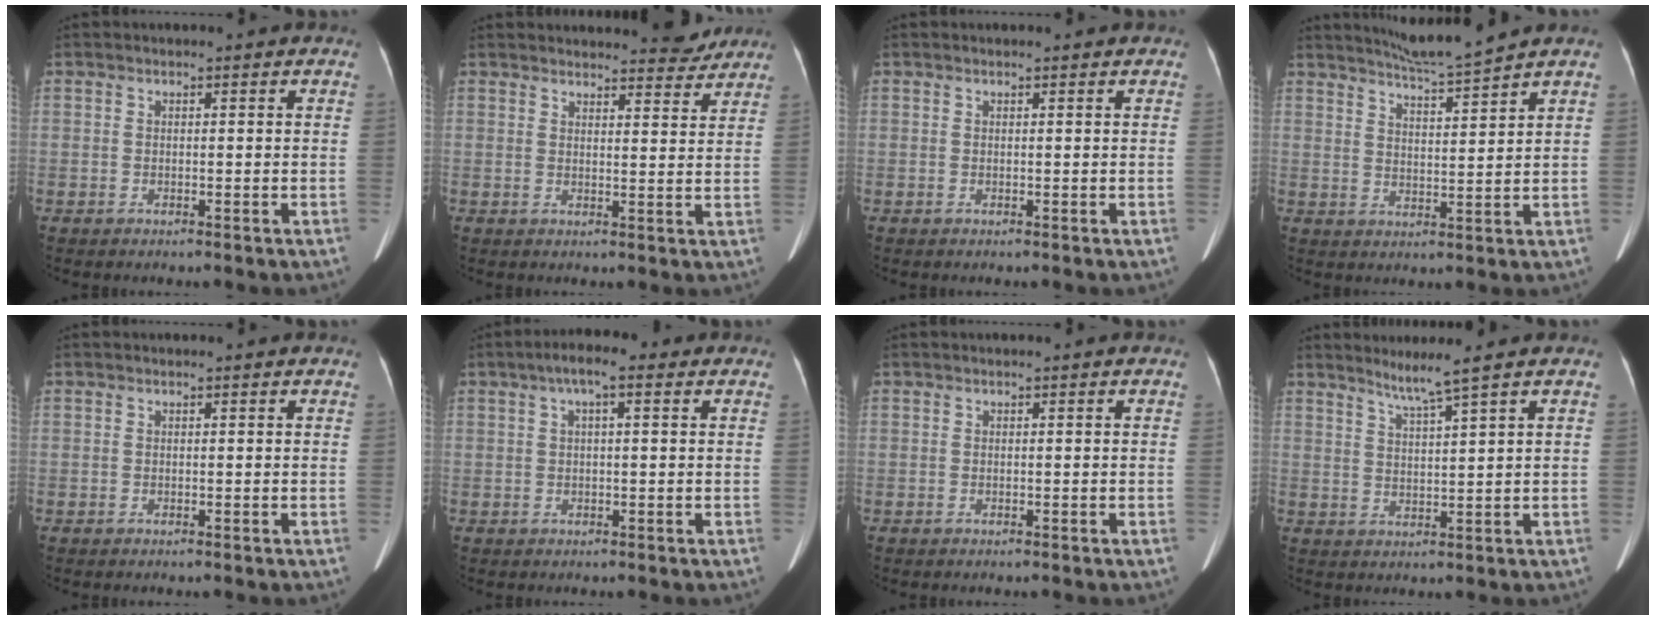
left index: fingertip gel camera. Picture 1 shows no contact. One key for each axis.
{"total": 7.8, "fx": 7.6, "fy": 1.3, "fz": 1.2, "tx": -0.002, "ty": -0.006, "tz": 0.078}
{"total": 0.8, "fx": 0.8, "fy": 0.1, "fz": 0.2, "tx": -0.011, "ty": 0.006, "tz": 0.011}
{"total": 6.6, "fx": 6.1, "fy": -1.6, "fz": 1.8, "tx": -0.040, "ty": -0.013, "tz": 0.110}
{"total": 0.0}
{"total": 4.9, "fx": 2.3, "fy": 1.3, "fz": 4.1, "tx": -0.074, "ty": 0.022, "tz": 0.032}
{"total": 0.0}
{"total": 4.1, "fx": 3.1, "fy": -1.4, "fz": 2.2, "tx": -0.048, "ty": -0.009, "tz": 0.065}